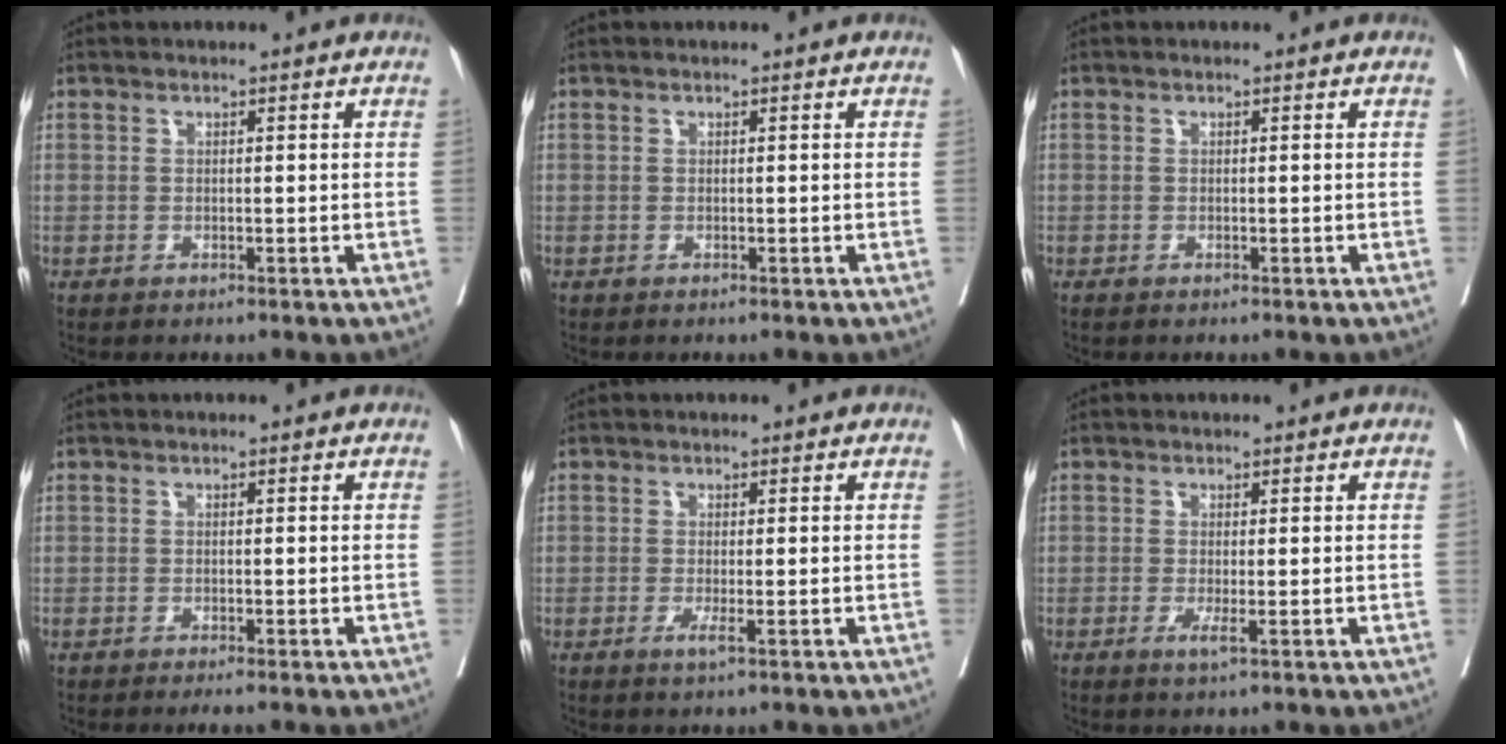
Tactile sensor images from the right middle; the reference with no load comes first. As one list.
[{"total": 0.0}, {"total": 0.0}, {"total": 1.0, "force": [-0.8, -0.1, 0.6], "torque": [-0.009, -0.004, -0.016]}, {"total": 1.5, "force": [-0.5, -0.2, 1.4], "torque": [-0.023, -0.005, -0.010]}, {"total": 1.7, "force": [-0.5, 0.0, 1.6], "torque": [-0.028, -0.007, -0.009]}]